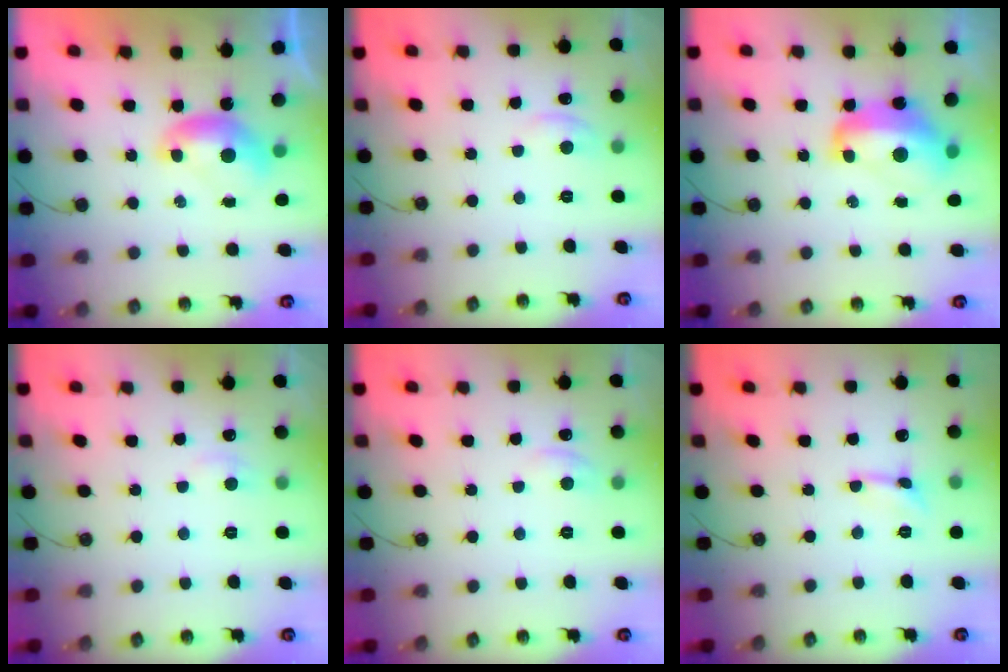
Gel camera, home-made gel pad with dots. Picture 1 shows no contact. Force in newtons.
{"total": 0.9, "press": 0.3, "slide": 0.8}
{"total": 7.9, "press": 7.7, "slide": 1.4}
{"total": 2.4, "press": 2.3, "slide": 0.5}
{"total": 0.7, "press": 0.5, "slide": 0.6}
{"total": 0.0}